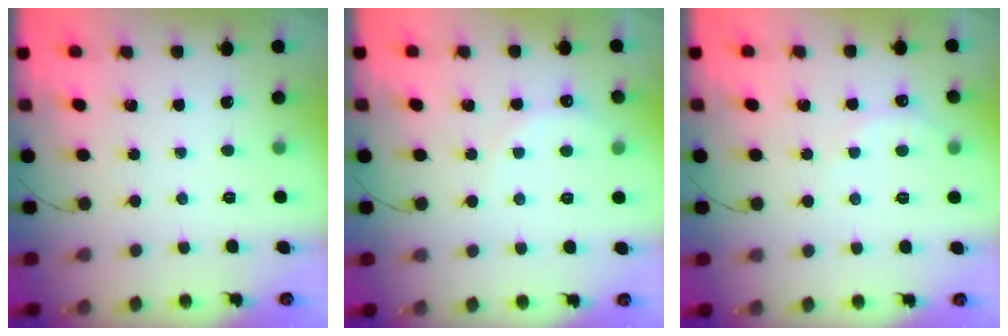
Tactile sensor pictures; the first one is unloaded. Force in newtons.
{"total": 6.1, "press": 6.0, "slide": 1.3}
{"total": 6.1, "press": 5.9, "slide": 1.3}